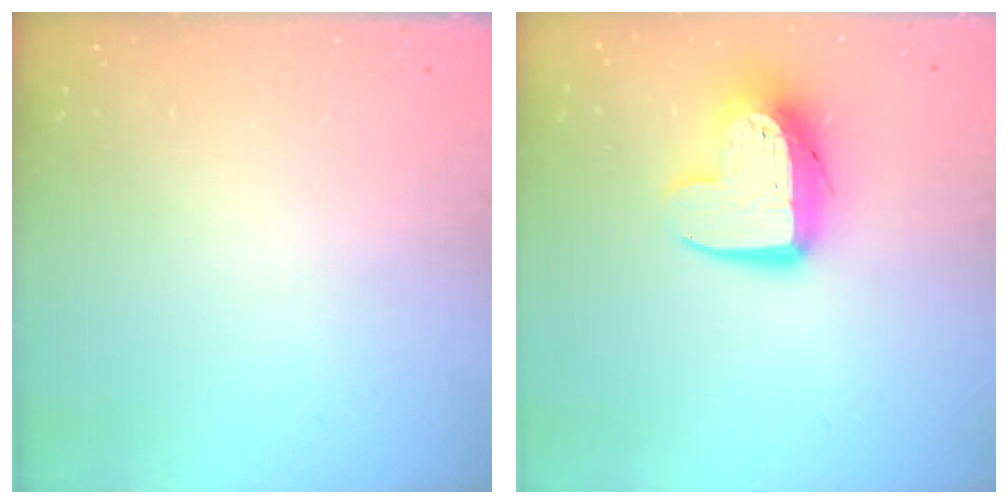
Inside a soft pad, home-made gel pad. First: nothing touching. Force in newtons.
{"total": 11.0, "press": 10.9, "slide": 0.9}